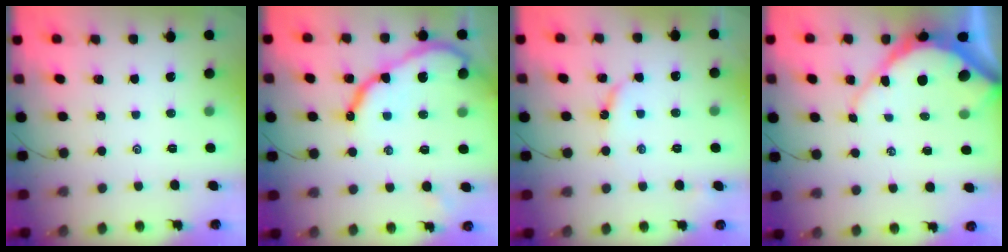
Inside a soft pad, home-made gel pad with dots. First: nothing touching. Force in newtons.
{"total": 12.2, "press": 12.1, "slide": 1.1}
{"total": 4.4, "press": 4.4, "slide": 0.4}
{"total": 10.3, "press": 10.2, "slide": 1.0}